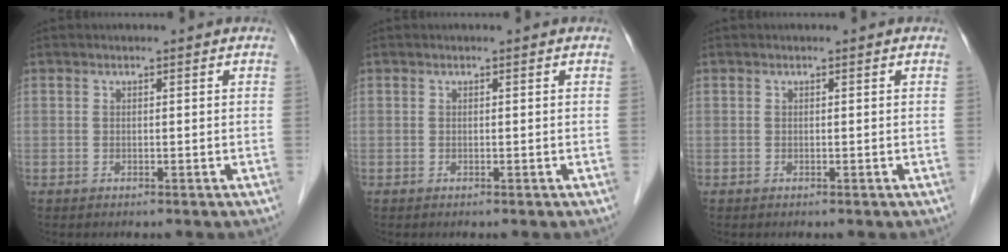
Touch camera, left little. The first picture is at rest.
{"total": 0.0}
{"total": 0.0}